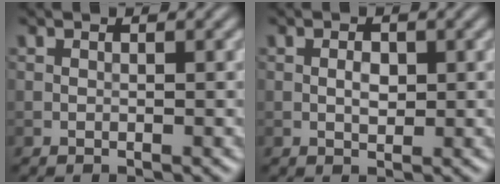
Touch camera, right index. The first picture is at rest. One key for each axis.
{"total": 1.4, "fx": 0.0, "fy": 0.8, "fz": 1.1, "tx": -0.018, "ty": 0.000, "tz": 0.000}